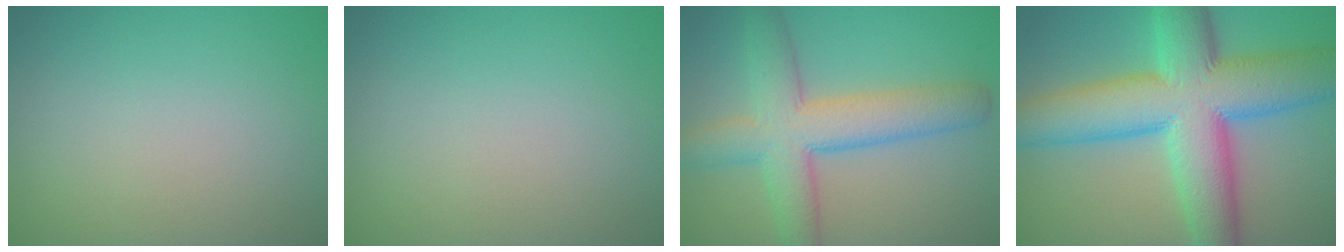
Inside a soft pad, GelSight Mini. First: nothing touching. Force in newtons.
{"total": 0.0}
{"total": 7.3, "press": 7.3, "slide": 0.1}
{"total": 13.4, "press": 13.4, "slide": 0.1}